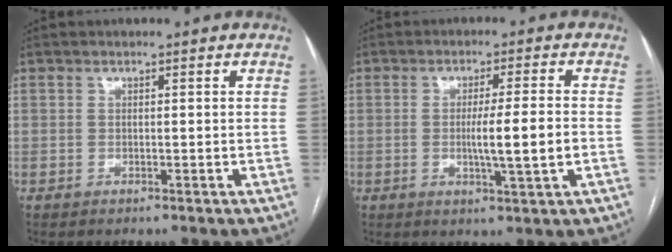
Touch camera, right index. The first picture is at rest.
{"total": 6.7, "force": [-1.1, -0.5, 6.6], "torque": [-0.111, -0.010, -0.018]}